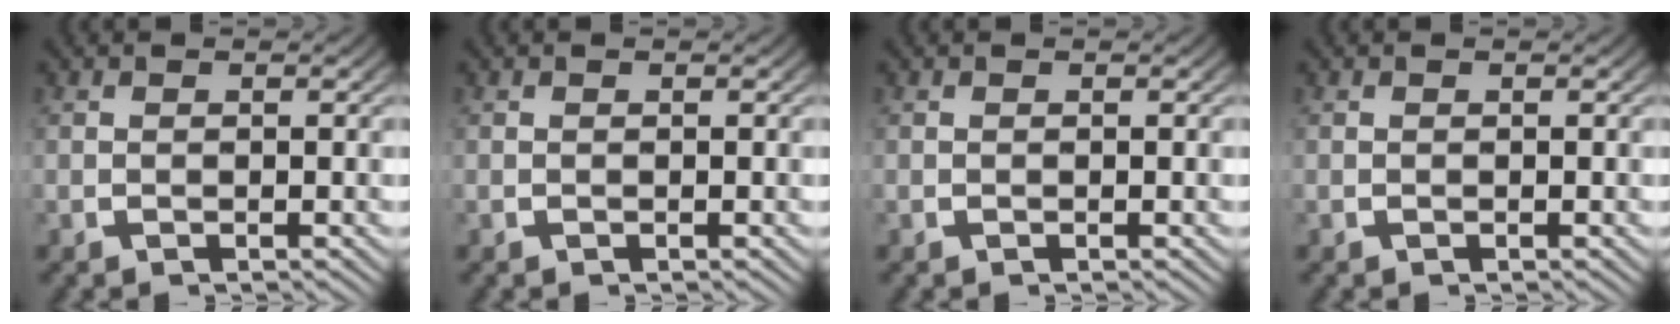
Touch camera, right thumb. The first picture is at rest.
{"total": 0.0}
{"total": 0.0}
{"total": 0.0}